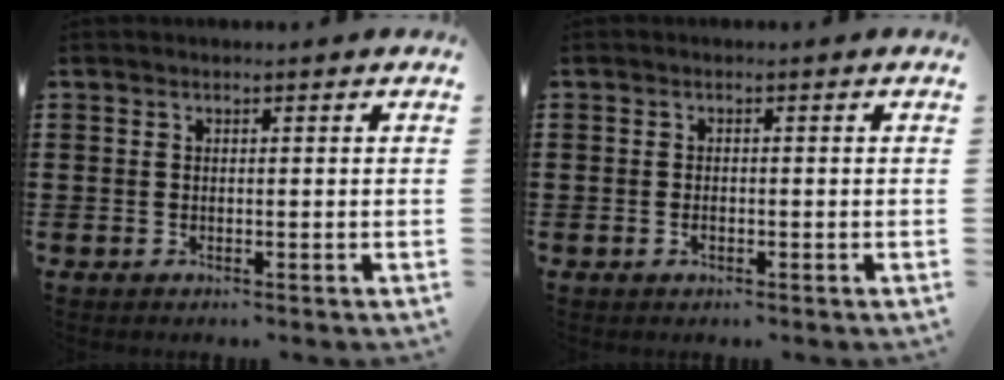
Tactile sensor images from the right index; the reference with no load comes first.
{"total": 0.9, "force": [-0.5, 0.5, 0.6], "torque": [-0.013, -0.003, -0.008]}